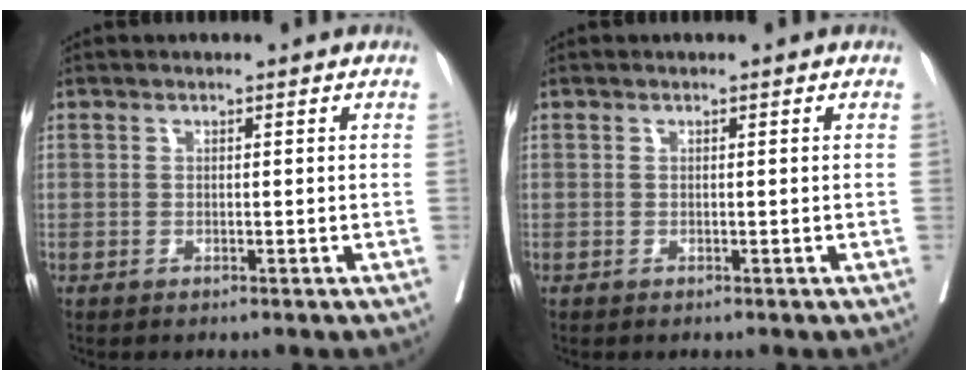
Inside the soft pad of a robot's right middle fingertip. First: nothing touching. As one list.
[{"total": 0.0}]